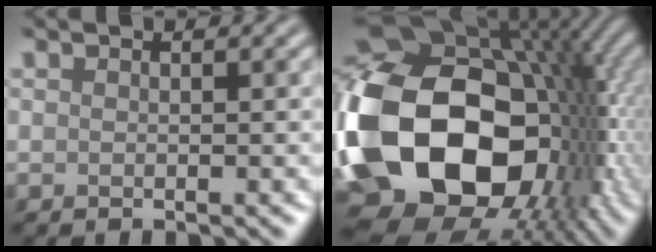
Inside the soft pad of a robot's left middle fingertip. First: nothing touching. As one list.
[{"total": 20.5, "force": [-2.8, 14.7, 14.1], "torque": [-0.305, -0.027, -0.032]}]